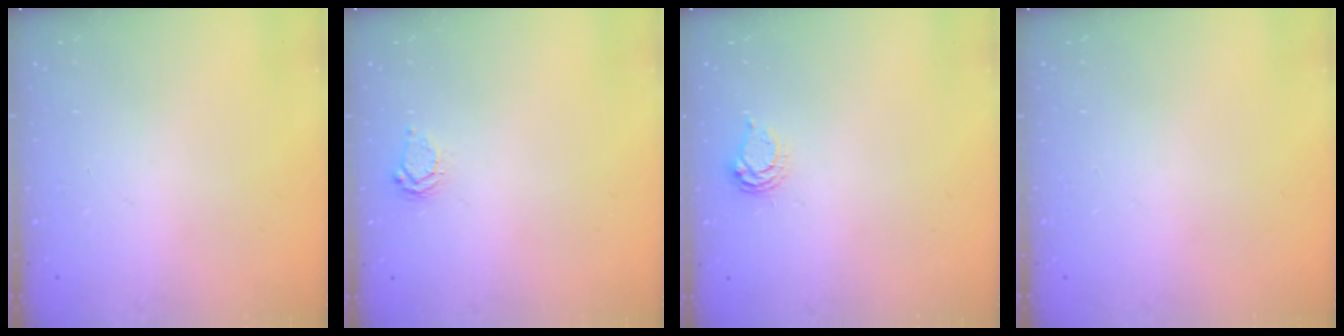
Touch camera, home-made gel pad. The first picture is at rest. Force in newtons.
{"total": 3.5, "press": 3.5, "slide": 0.4}
{"total": 4.6, "press": 4.6, "slide": 0.5}
{"total": 0.0}